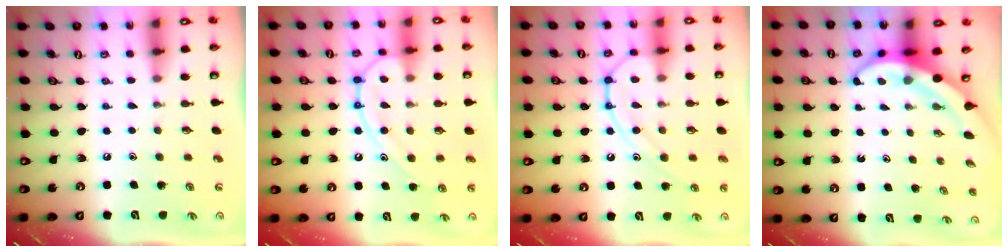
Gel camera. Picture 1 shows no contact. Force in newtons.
{"total": 14.0, "press": 14.0, "slide": 1.3}
{"total": 12.1, "press": 12.1, "slide": 1.2}
{"total": 5.8, "press": 5.7, "slide": 1.5}